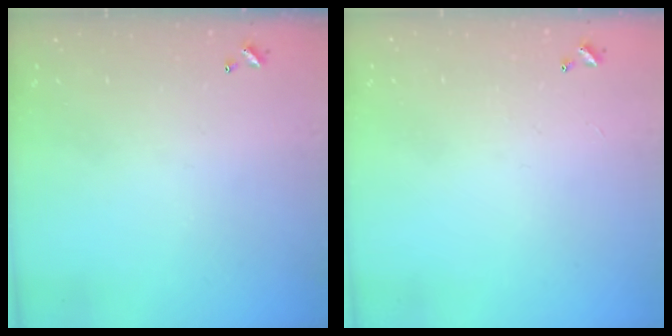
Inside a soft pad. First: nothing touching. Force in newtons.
{"total": 1.0, "press": 0.9, "slide": 0.5}